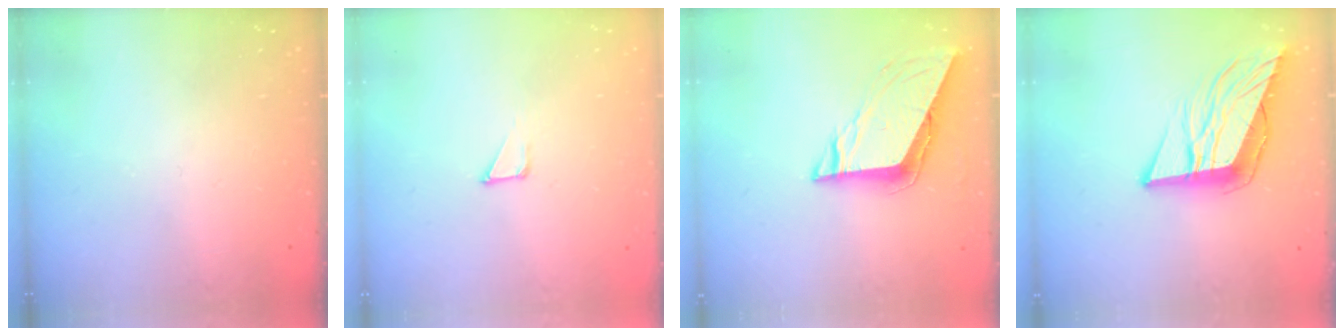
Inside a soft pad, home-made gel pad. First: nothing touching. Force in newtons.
{"total": 1.2, "press": 1.2, "slide": 0.0}
{"total": 8.1, "press": 8.1, "slide": 0.3}
{"total": 12.7, "press": 12.2, "slide": 3.4}